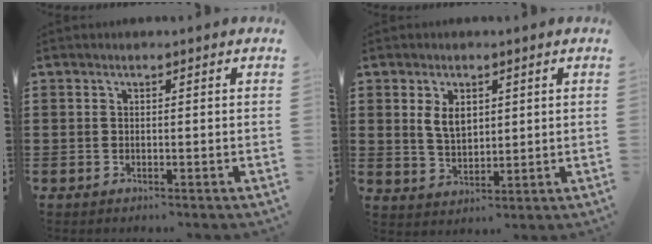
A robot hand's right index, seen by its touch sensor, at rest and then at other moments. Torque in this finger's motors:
{"motor_torque": [0.47, -0.34, 0.17, 0.08]}